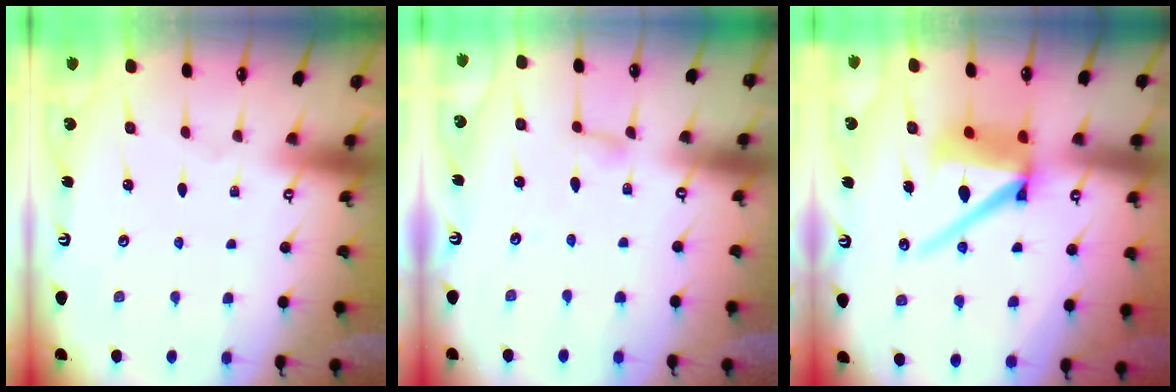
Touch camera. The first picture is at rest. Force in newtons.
{"total": 2.7, "press": 2.6, "slide": 0.2}
{"total": 14.5, "press": 14.4, "slide": 1.6}